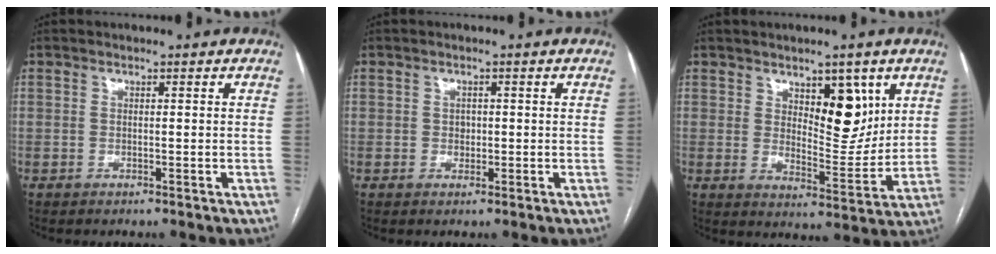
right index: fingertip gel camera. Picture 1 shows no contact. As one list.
[{"total": 1.3, "force": [0.0, 1.1, 0.7], "torque": [-0.009, 0.002, 0.002]}, {"total": 8.7, "force": [4.1, 3.6, 6.8], "torque": [-0.096, -0.004, 0.070]}]